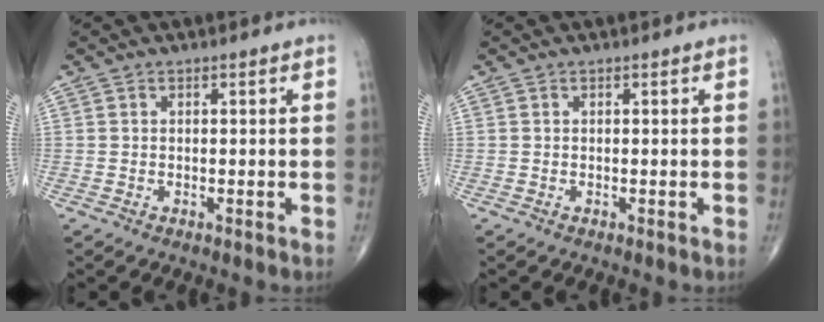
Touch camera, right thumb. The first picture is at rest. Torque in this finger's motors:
{"motor_torque": [-0.08, 0.08, 0.00, 0.00, 0.00]}